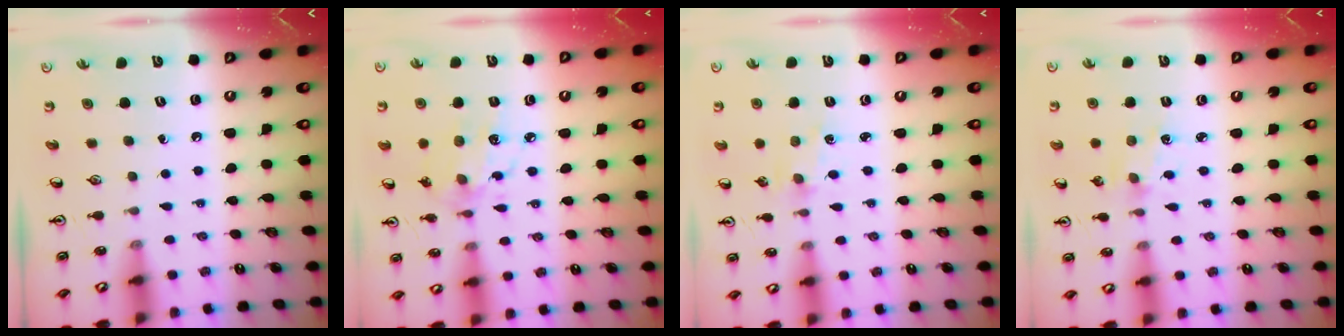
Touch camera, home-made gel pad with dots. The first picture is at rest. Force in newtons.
{"total": 9.7, "press": 9.7, "slide": 0.7}
{"total": 1.4, "press": 1.4, "slide": 0.3}
{"total": 1.8, "press": 1.7, "slide": 0.4}